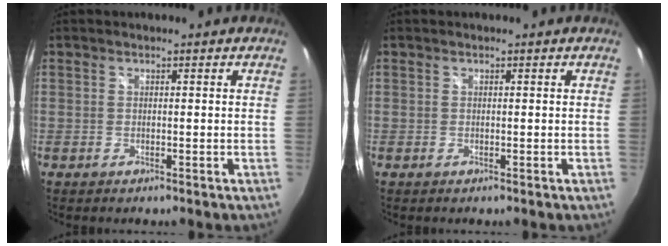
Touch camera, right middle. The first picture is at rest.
{"total": 0.0}